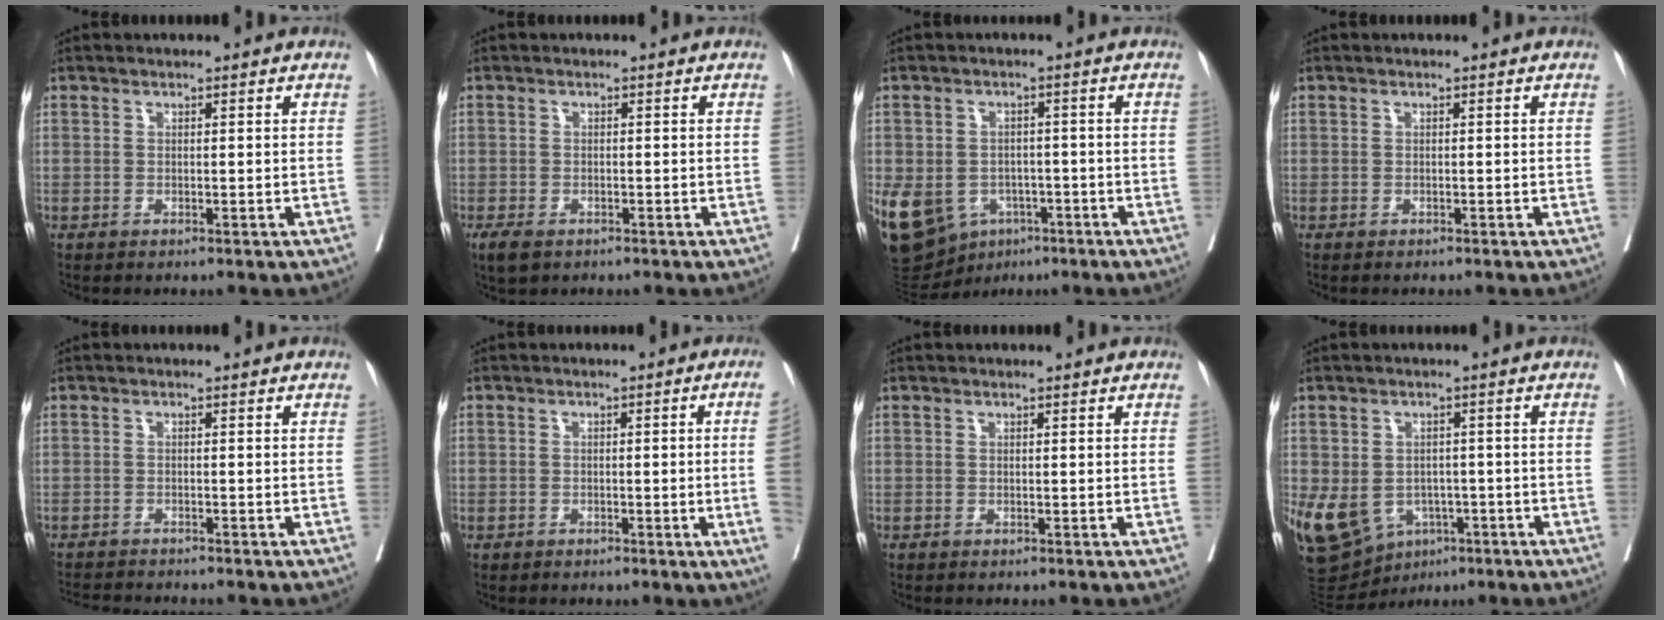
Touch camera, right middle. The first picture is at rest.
{"total": 3.6, "force": [-2.5, 1.7, 2.0], "torque": [-0.038, -0.009, -0.038]}
{"total": 21.1, "force": [-8.6, 16.4, 10.0], "torque": [-0.299, -0.012, -0.121]}
{"total": 1.2, "force": [-1.0, 0.2, 0.5], "torque": [-0.003, 0.000, -0.014]}
{"total": 5.8, "force": [-5.6, 0.1, 1.5], "torque": [-0.019, -0.012, -0.091]}
{"total": 5.4, "force": [-1.1, -1.0, 5.2], "torque": [-0.056, -0.001, -0.017]}
{"total": 0.0}
{"total": 12.4, "force": [-4.8, 9.4, 6.5], "torque": [-0.142, 0.007, -0.064]}